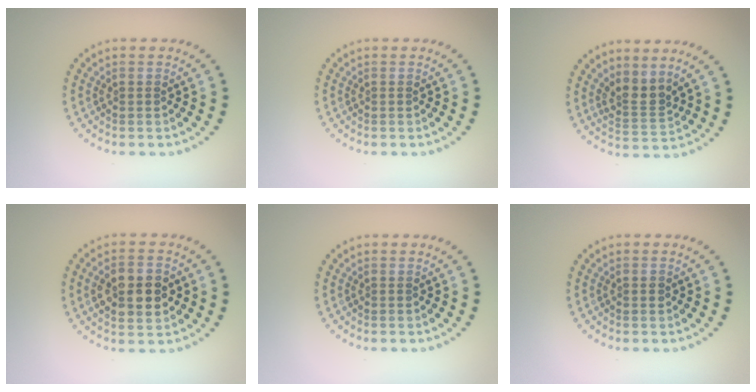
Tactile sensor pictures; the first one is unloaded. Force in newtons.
{"total": 0.0}
{"total": 2.6, "press": 1.9, "slide": 1.8}
{"total": 4.9, "press": 4.9, "slide": 0.2}
{"total": 0.0}
{"total": 0.9, "press": 0.9, "slide": 0.1}